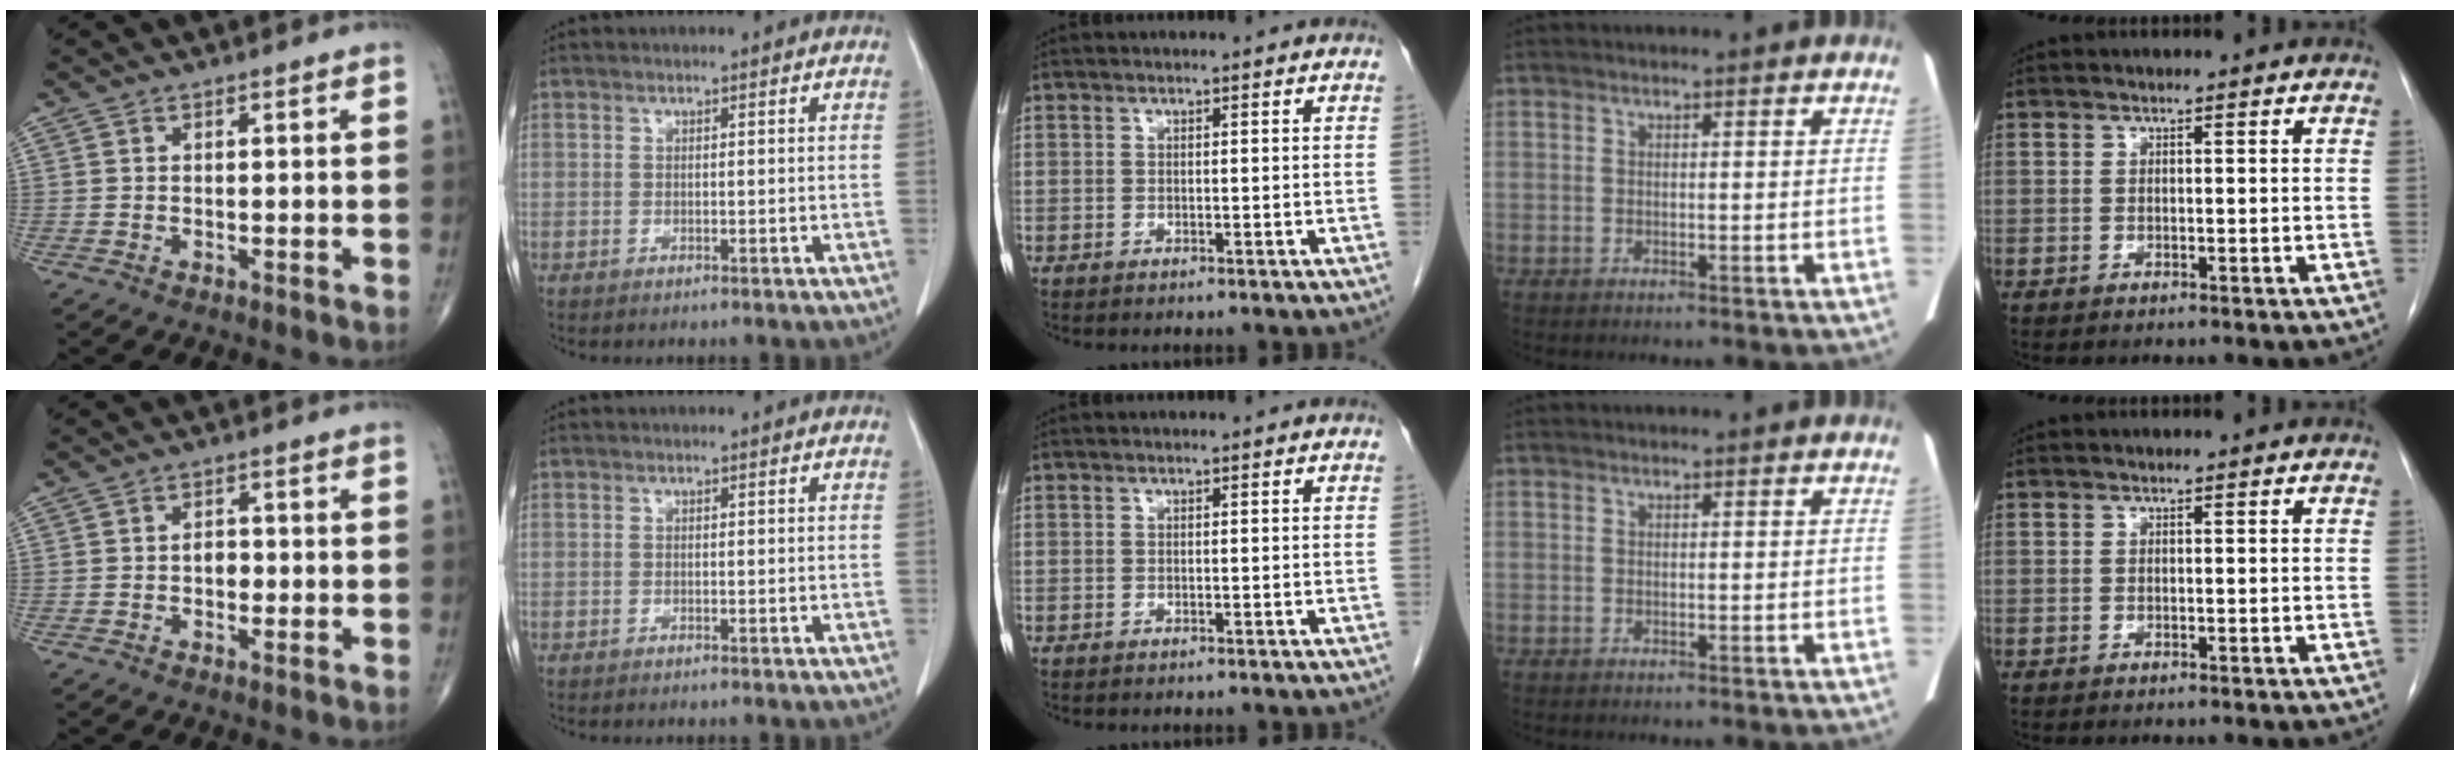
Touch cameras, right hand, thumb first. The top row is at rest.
{"thumb": {"total": 1.2, "force": [-0.4, 0.7, 0.9], "torque": [-0.012, 0.001, -0.007]}, "index": {"total": 0.5, "force": [-0.5, 0.0, 0.2], "torque": [-0.006, -0.001, -0.009]}}